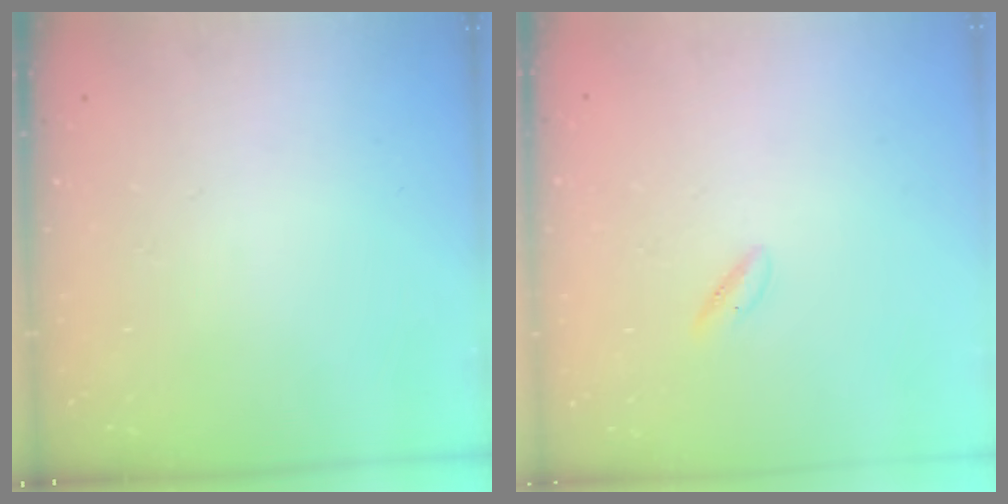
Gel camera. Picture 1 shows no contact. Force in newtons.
{"total": 1.5, "press": 1.2, "slide": 0.9}